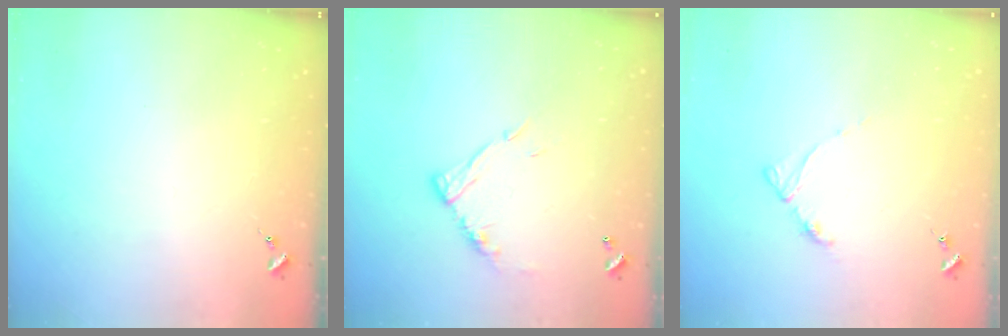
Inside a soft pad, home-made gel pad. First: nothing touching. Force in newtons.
{"total": 10.9, "press": 10.9, "slide": 0.8}
{"total": 5.2, "press": 5.1, "slide": 0.6}